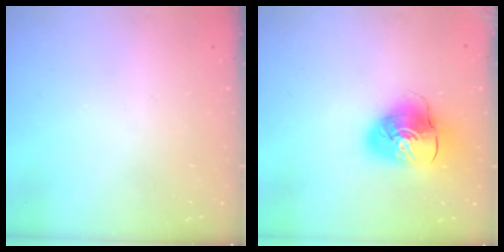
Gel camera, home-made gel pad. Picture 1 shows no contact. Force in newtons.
{"total": 10.8, "press": 10.6, "slide": 1.6}